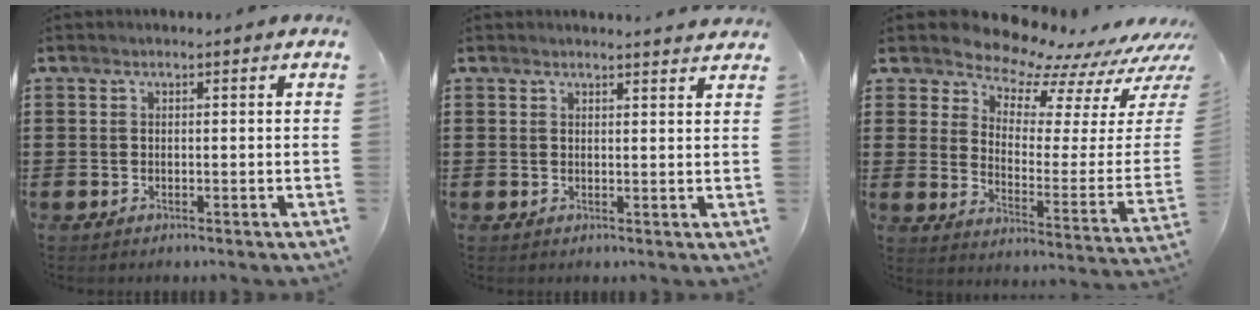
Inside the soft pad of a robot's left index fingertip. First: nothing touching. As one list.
[{"total": 1.7, "force": [1.7, -0.1, 0.3], "torque": [-0.009, -0.001, 0.032]}, {"total": 8.1, "force": [8.0, 1.2, 0.5], "torque": [-0.034, -0.088, 0.136]}]